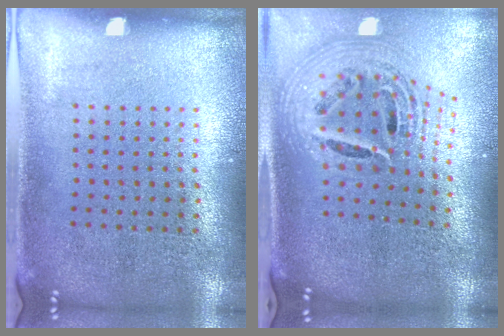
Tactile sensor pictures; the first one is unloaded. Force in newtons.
{"total": 2.8, "press": 1.9, "slide": 2.0}